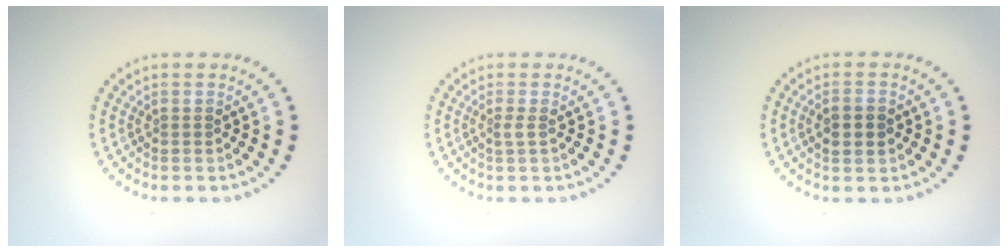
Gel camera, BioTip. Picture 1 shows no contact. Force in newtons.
{"total": 0.8, "press": 0.6, "slide": 0.6}
{"total": 2.4, "press": 2.4, "slide": 0.1}